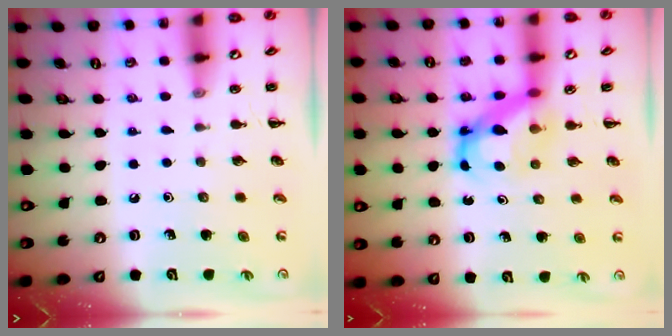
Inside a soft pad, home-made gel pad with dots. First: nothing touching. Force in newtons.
{"total": 6.0, "press": 5.9, "slide": 0.5}